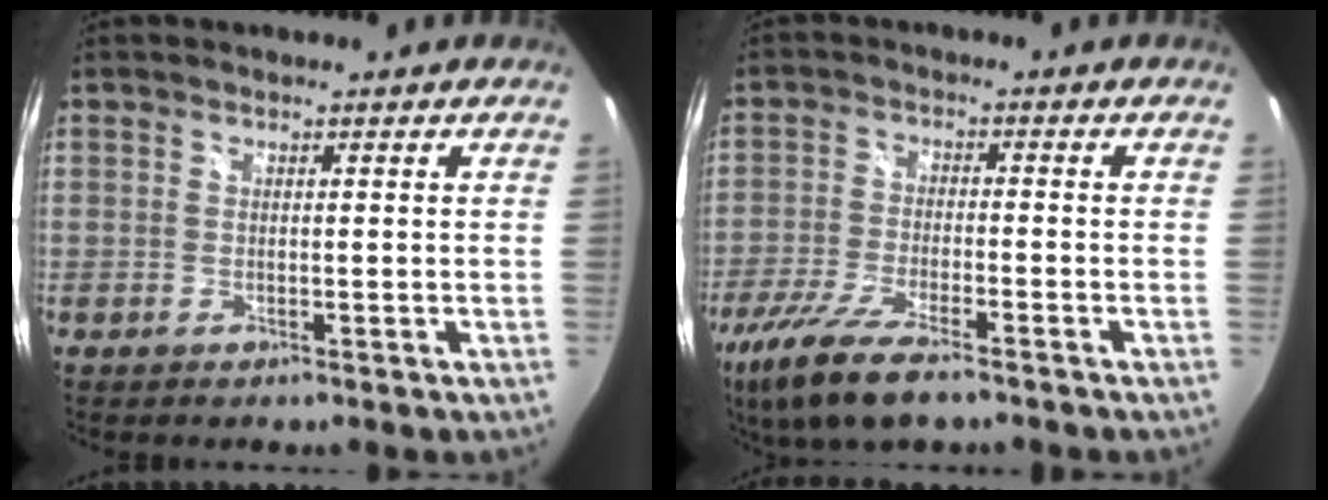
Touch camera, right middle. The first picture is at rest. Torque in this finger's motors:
{"motor_torque": [1.08, -1.04, 0.21, 0.15]}